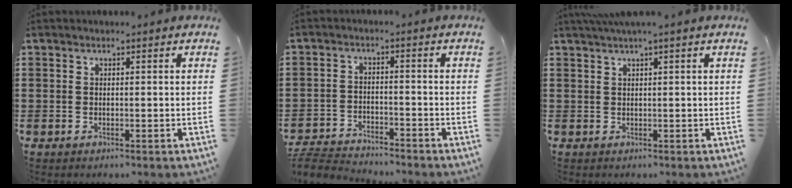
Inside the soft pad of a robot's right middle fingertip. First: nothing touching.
{"total": 4.0, "force": [-3.9, 0.5, 0.4], "torque": [-0.024, -0.003, -0.088]}
{"total": 1.4, "force": [0.9, -0.3, 1.0], "torque": [-0.022, -0.003, 0.017]}